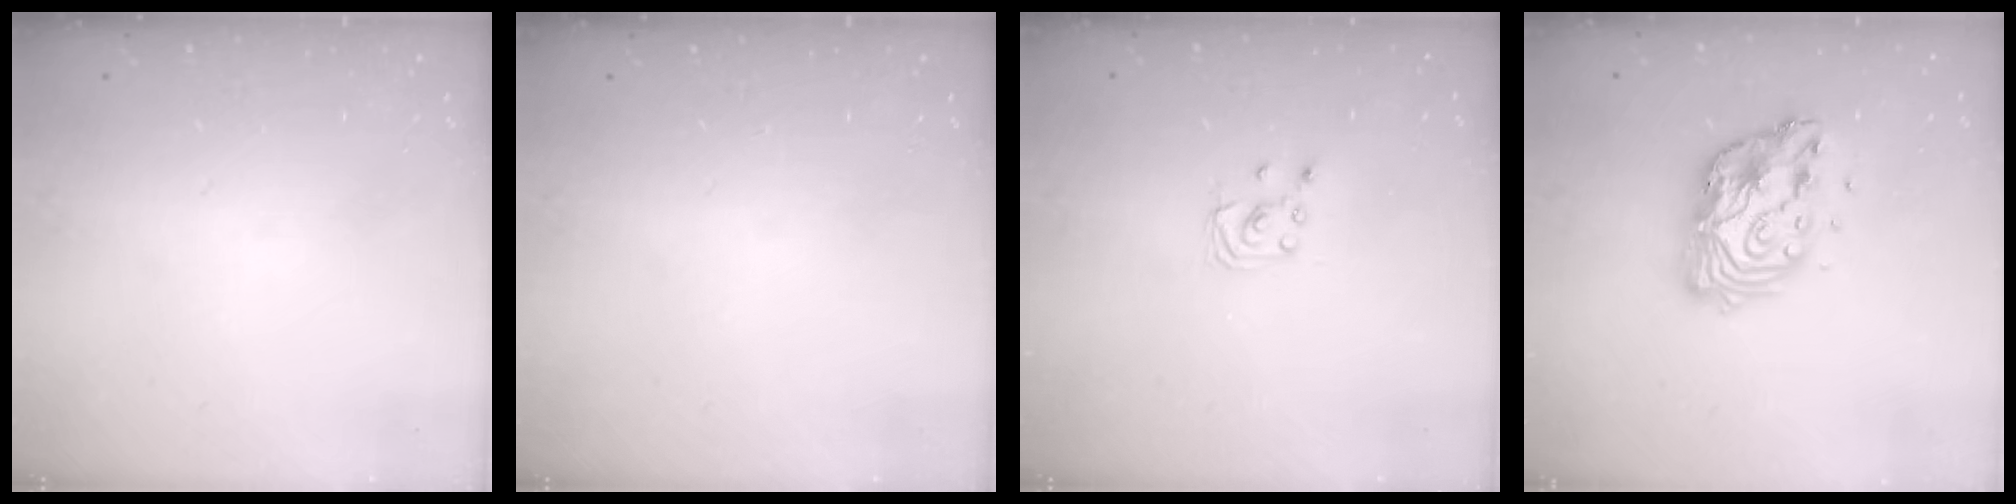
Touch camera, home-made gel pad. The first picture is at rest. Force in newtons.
{"total": 0.0}
{"total": 2.3, "press": 2.2, "slide": 0.3}
{"total": 12.8, "press": 12.8, "slide": 1.0}